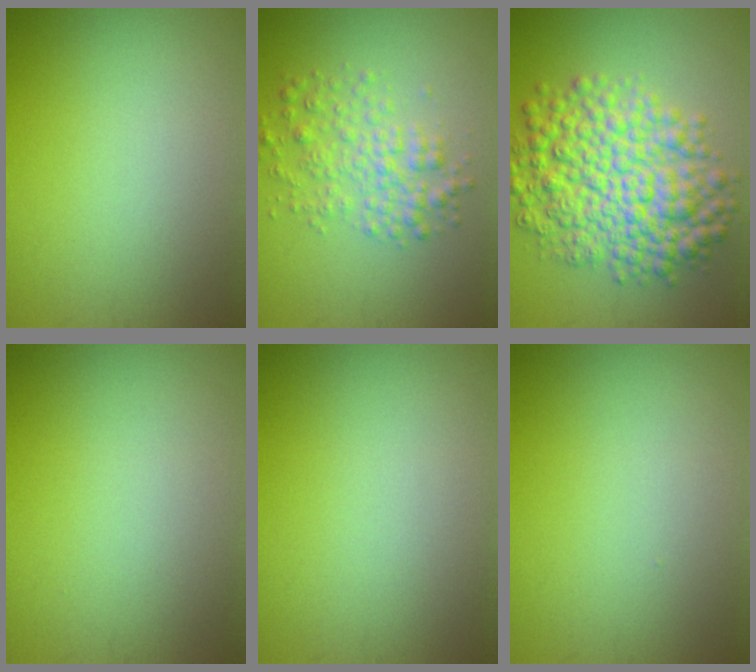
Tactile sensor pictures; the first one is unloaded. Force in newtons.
{"total": 3.4, "press": 3.4, "slide": 0.1}
{"total": 9.1, "press": 9.1, "slide": 0.1}
{"total": 0.0}
{"total": 0.0}
{"total": 0.0}